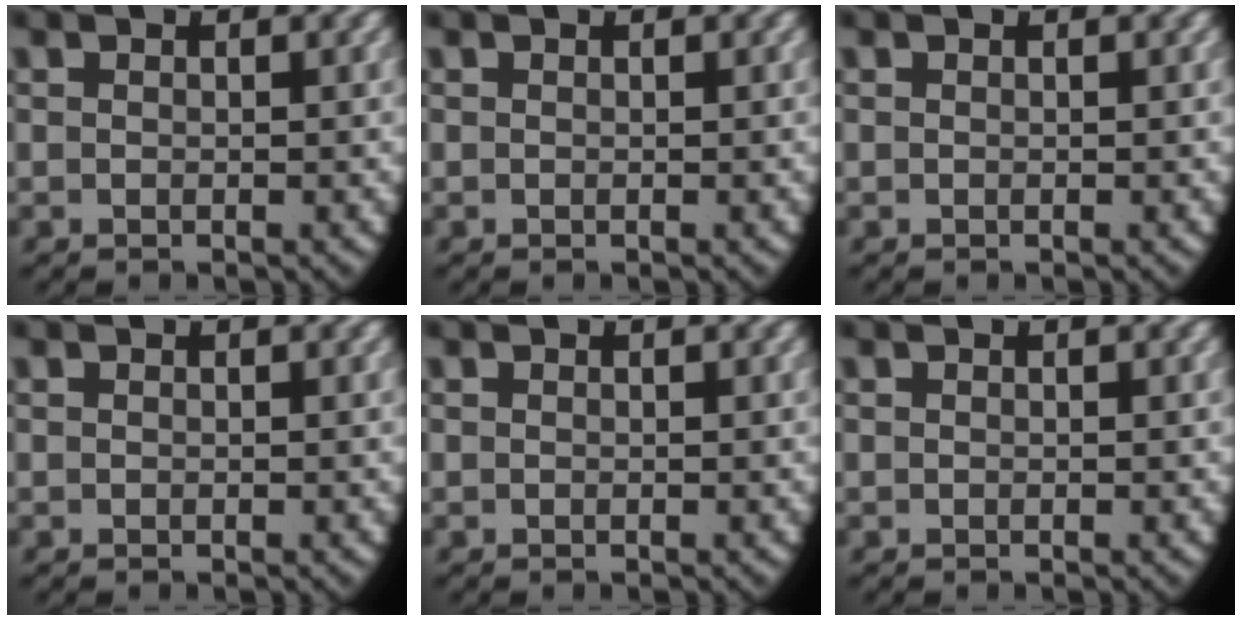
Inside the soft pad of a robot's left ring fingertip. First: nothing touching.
{"total": 0.0}
{"total": 0.0}
{"total": 0.0}
{"total": 0.0}
{"total": 0.0}